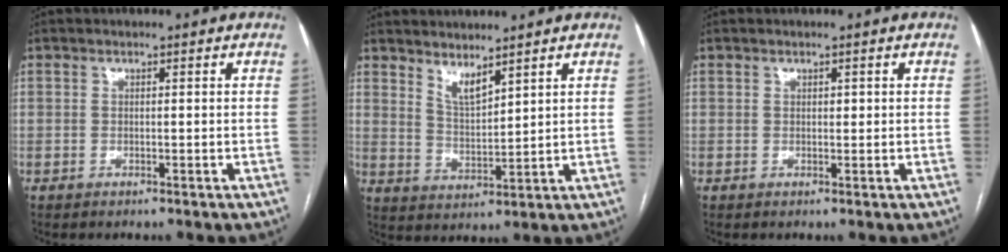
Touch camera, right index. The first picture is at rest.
{"total": 4.2, "force": [3.5, 0.7, 2.3], "torque": [-0.048, -0.016, 0.075]}
{"total": 0.7, "force": [0.3, 0.4, 0.5], "torque": [-0.007, 0.000, 0.003]}